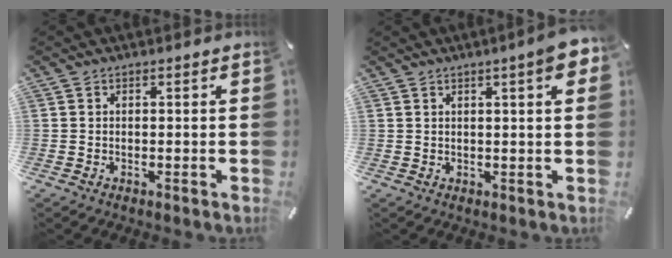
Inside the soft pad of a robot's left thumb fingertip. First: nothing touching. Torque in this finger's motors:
{"motor_torque": [1.22, 1.21, 0.69, -0.57, 0.66]}